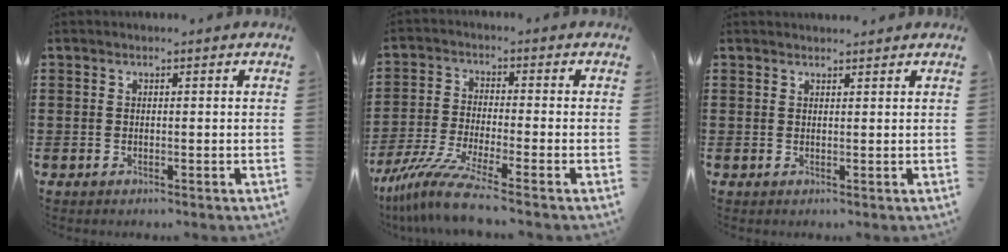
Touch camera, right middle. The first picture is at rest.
{"total": 8.0, "force": [-6.2, 0.2, 5.0], "torque": [-0.118, -0.017, -0.125]}
{"total": 1.1, "force": [1.1, 0.1, 0.0], "torque": [0.005, -0.003, 0.020]}